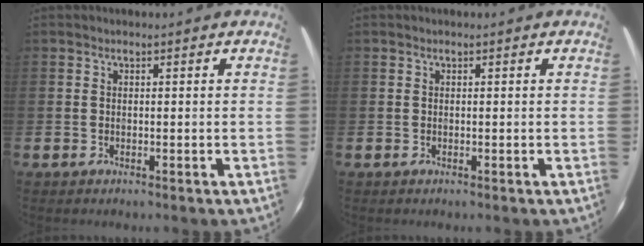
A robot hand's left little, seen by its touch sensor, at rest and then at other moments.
{"total": 0.0}